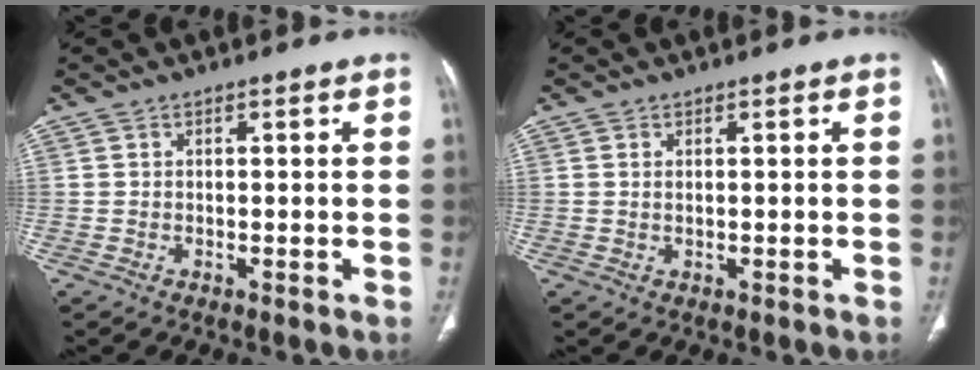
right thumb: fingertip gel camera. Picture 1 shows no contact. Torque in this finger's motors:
{"motor_torque": [-0.40, 0.15, 0.01, 0.73, 0.00]}